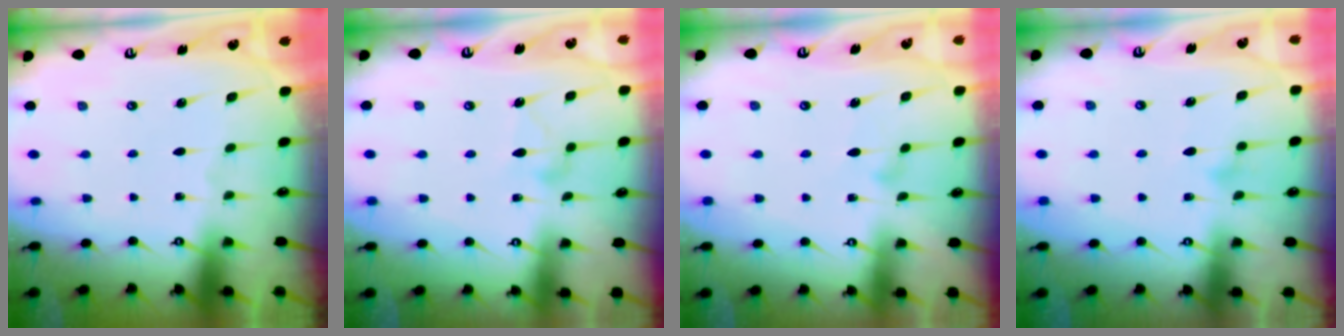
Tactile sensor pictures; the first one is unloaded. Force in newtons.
{"total": 8.2, "press": 8.2, "slide": 0.3}
{"total": 7.3, "press": 7.3, "slide": 0.5}
{"total": 7.9, "press": 7.9, "slide": 0.4}